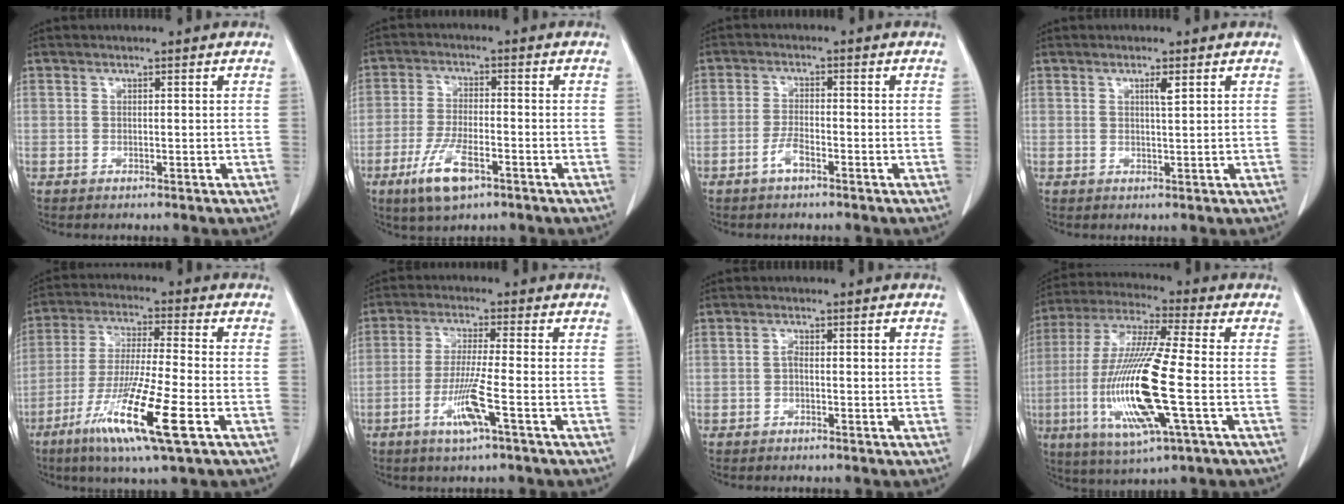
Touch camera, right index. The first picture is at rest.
{"total": 8.1, "force": [-4.4, 2.4, 6.3], "torque": [-0.130, -0.013, -0.075]}
{"total": 2.9, "force": [-1.8, 0.7, 2.2], "torque": [-0.043, 0.002, -0.037]}
{"total": 1.5, "force": [0.7, 0.0, 1.3], "torque": [-0.024, -0.003, 0.011]}
{"total": 14.7, "force": [-6.5, 0.2, 13.2], "torque": [-0.259, -0.036, -0.117]}
{"total": 6.9, "force": [-3.0, -0.4, 6.3], "torque": [-0.126, -0.012, -0.058]}
{"total": 1.6, "force": [-0.1, 0.7, 1.4], "torque": [-0.022, 0.004, -0.002]}
{"total": 17.8, "force": [-3.7, 1.4, 17.3], "torque": [-0.367, -0.016, -0.070]}